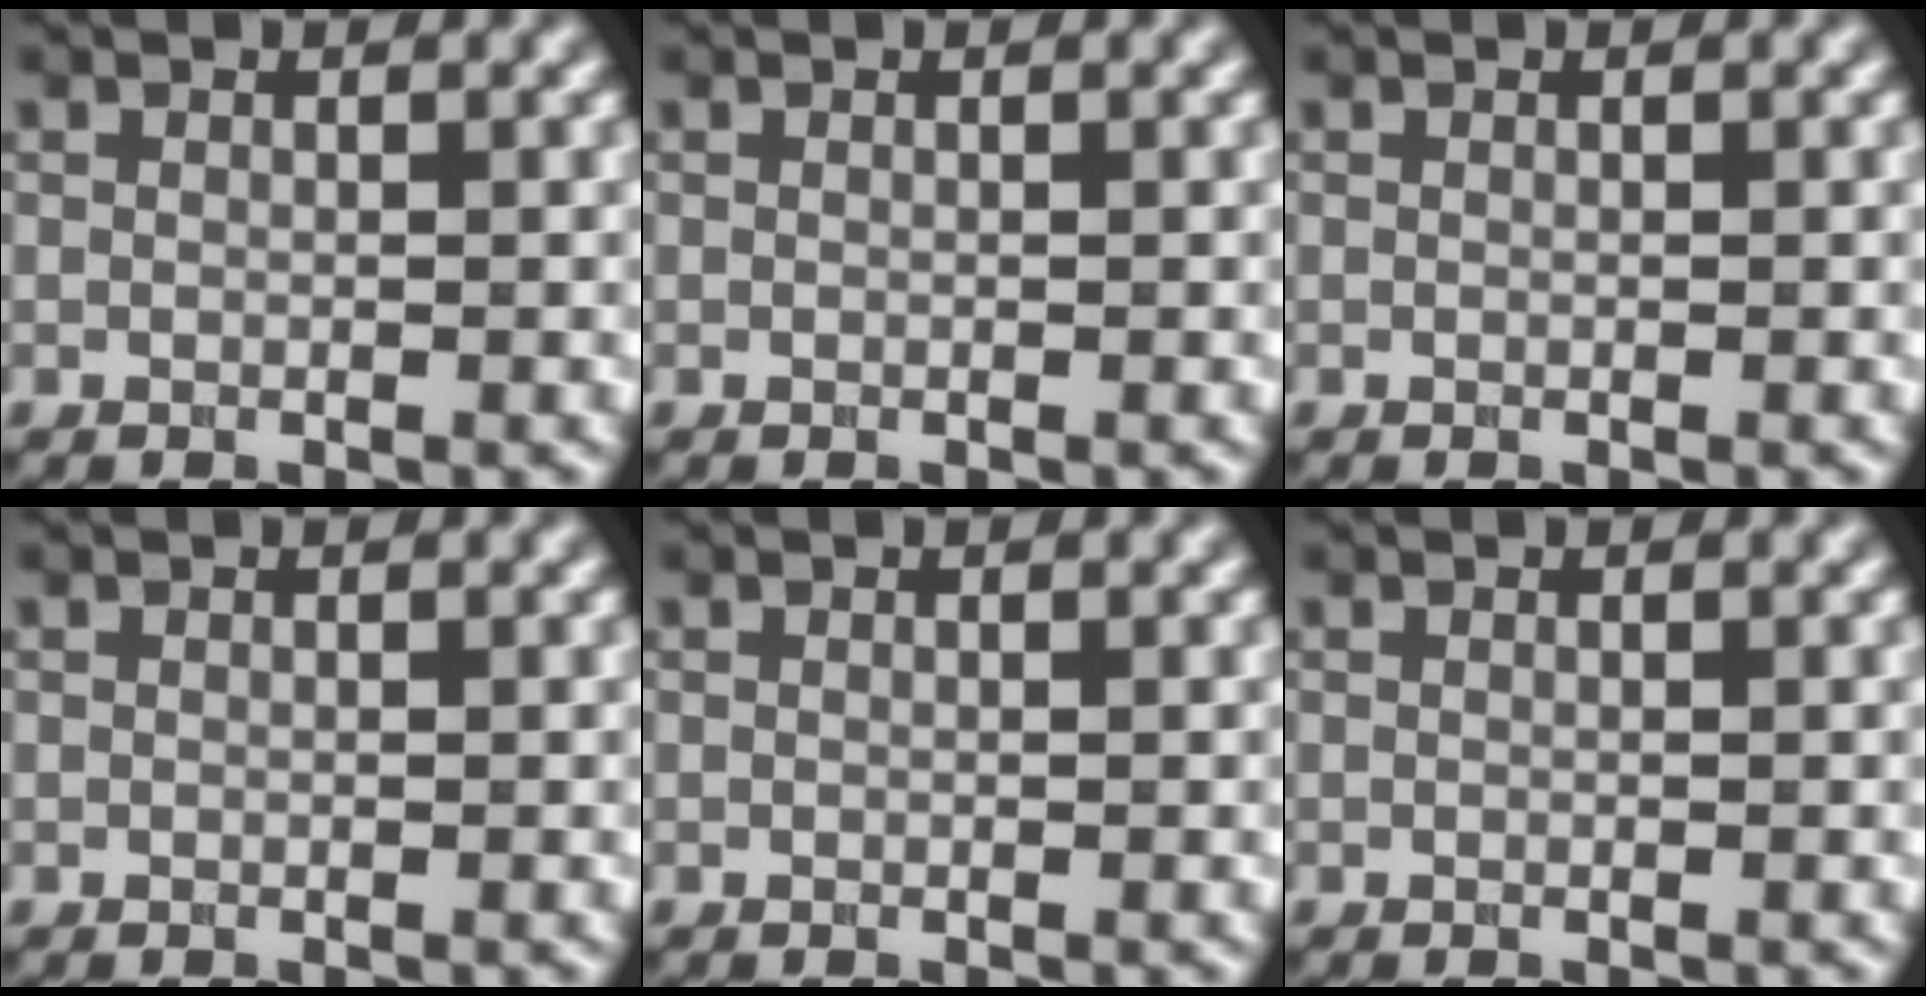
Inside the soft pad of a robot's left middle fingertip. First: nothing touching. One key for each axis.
{"total": 0.0}
{"total": 0.0}
{"total": 0.0}
{"total": 0.0}
{"total": 0.0}